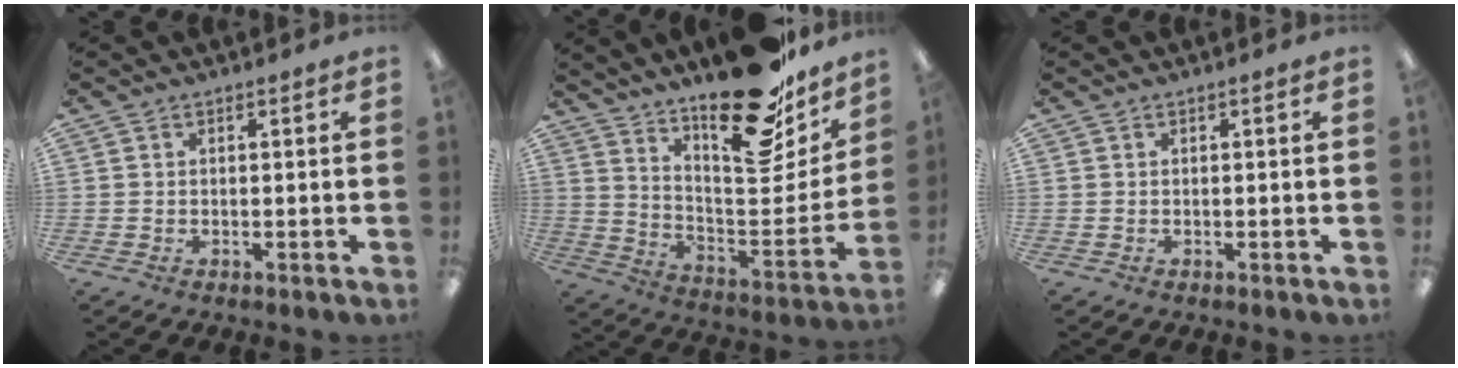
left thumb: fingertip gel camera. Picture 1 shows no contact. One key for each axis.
{"total": 24.2, "fx": 17.3, "fy": 9.4, "fz": 14.1, "tx": -0.167, "ty": -0.127, "tz": 0.288}
{"total": 0.0}